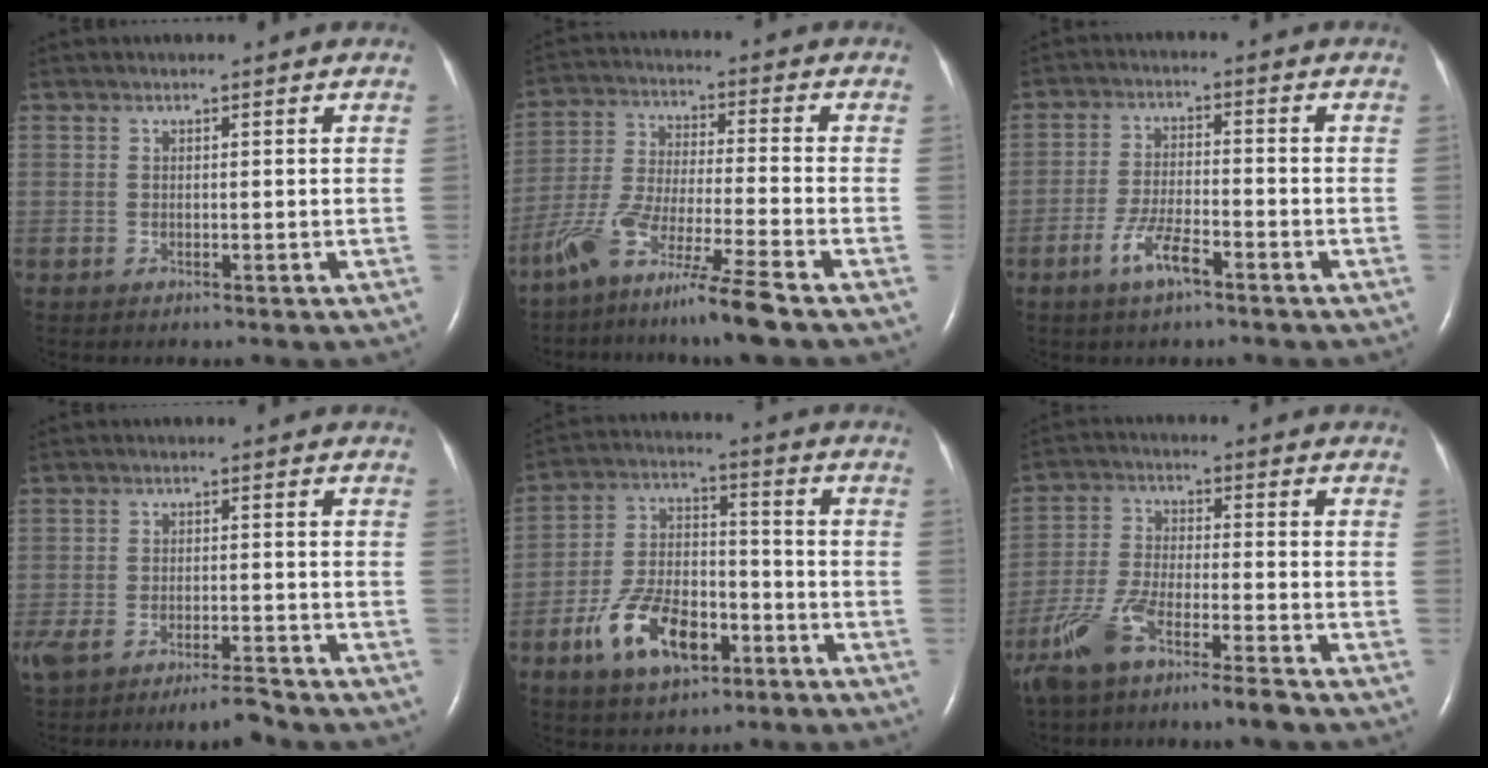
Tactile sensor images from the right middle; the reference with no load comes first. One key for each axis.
{"total": 11.2, "fx": -8.1, "fy": -0.9, "fz": 7.7, "tx": -0.160, "ty": -0.034, "tz": -0.155}
{"total": 5.8, "fx": -3.4, "fy": 1.3, "fz": 4.4, "tx": -0.090, "ty": -0.002, "tz": -0.064}
{"total": 6.4, "fx": -5.0, "fy": 1.6, "fz": 3.7, "tx": -0.078, "ty": 0.002, "tz": -0.087}
{"total": 12.5, "fx": -6.0, "fy": 6.3, "fz": 9.0, "tx": -0.186, "ty": 0.011, "tz": -0.102}
{"total": 9.2, "fx": -6.5, "fy": 0.9, "fz": 6.4, "tx": -0.141, "ty": -0.010, "tz": -0.130}